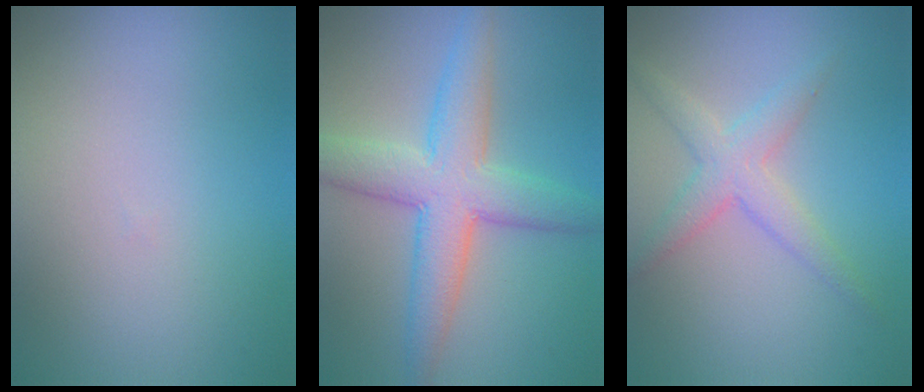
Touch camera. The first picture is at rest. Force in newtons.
{"total": 6.3, "press": 6.3, "slide": 0.4}
{"total": 2.9, "press": 2.9, "slide": 0.1}